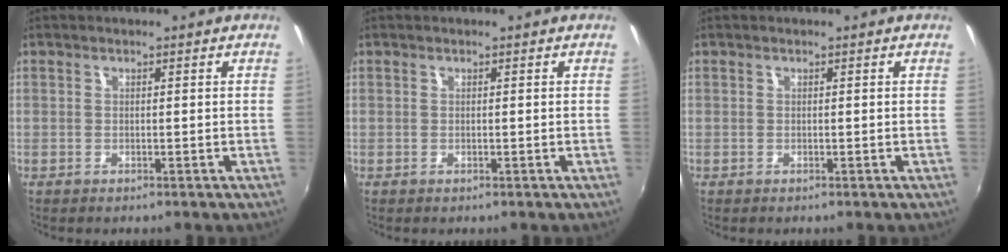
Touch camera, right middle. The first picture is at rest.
{"total": 0.0}
{"total": 0.0}